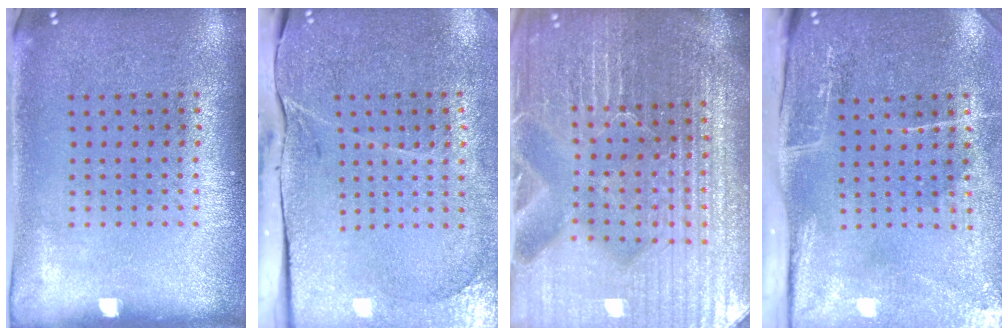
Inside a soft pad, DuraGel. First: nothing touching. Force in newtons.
{"total": 3.4, "press": 3.2, "slide": 1.4}
{"total": 6.3, "press": 5.6, "slide": 2.9}
{"total": 5.0, "press": 3.9, "slide": 3.1}